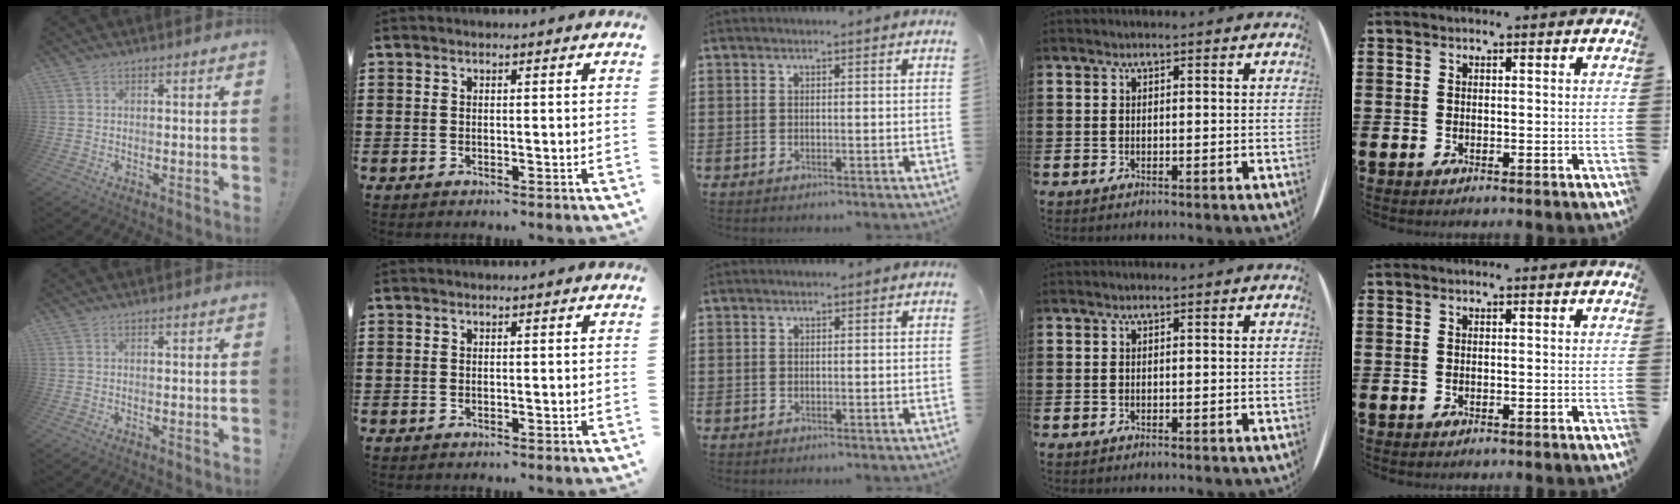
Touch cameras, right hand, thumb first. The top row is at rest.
{}